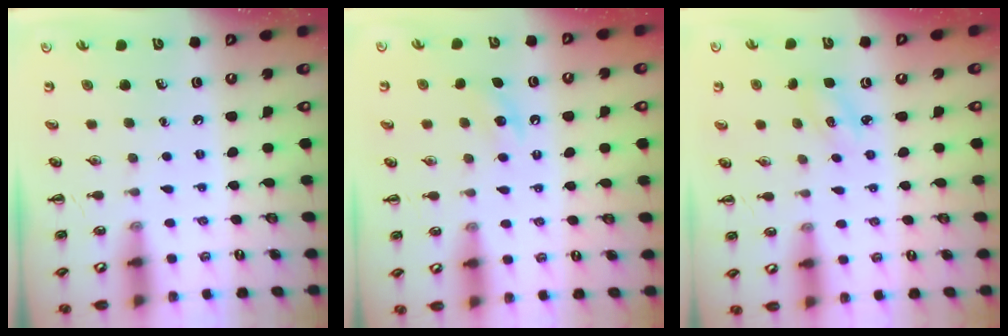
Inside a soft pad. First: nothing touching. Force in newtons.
{"total": 4.4, "press": 4.2, "slide": 1.5}
{"total": 3.0, "press": 2.9, "slide": 0.9}